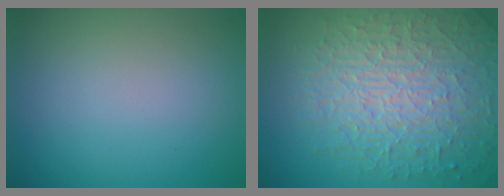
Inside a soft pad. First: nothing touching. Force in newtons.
{"total": 10.2, "press": 6.8, "slide": 7.6}